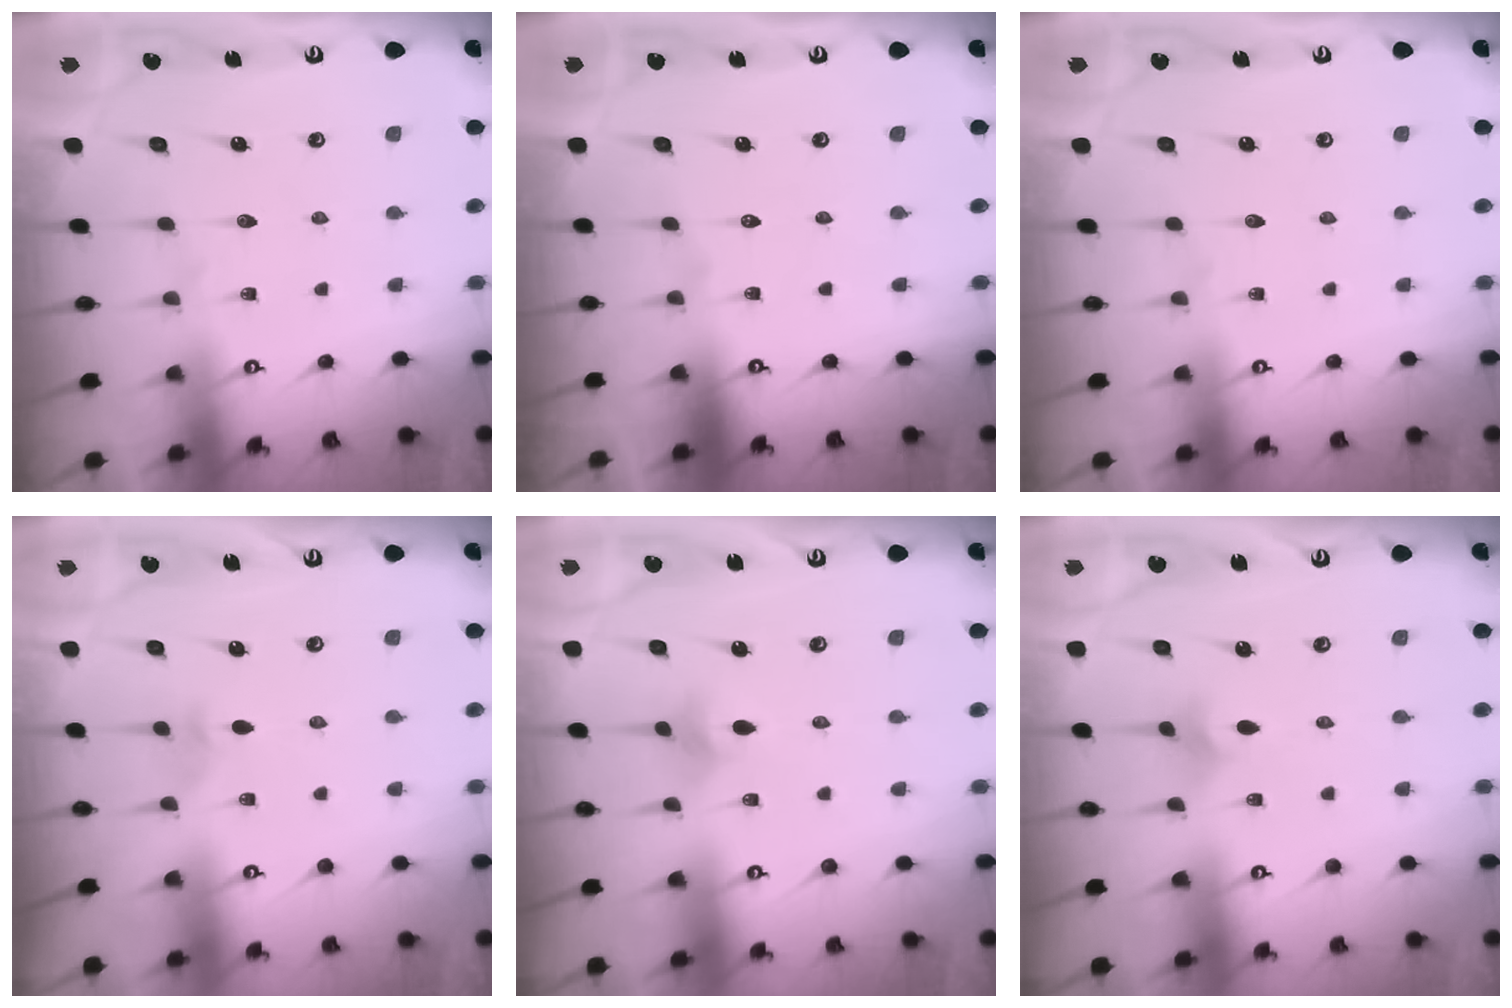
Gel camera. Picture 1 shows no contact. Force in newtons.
{"total": 0.0}
{"total": 0.0}
{"total": 3.4, "press": 3.3, "slide": 0.9}
{"total": 3.1, "press": 3.0, "slide": 0.6}
{"total": 2.5, "press": 2.5, "slide": 0.6}